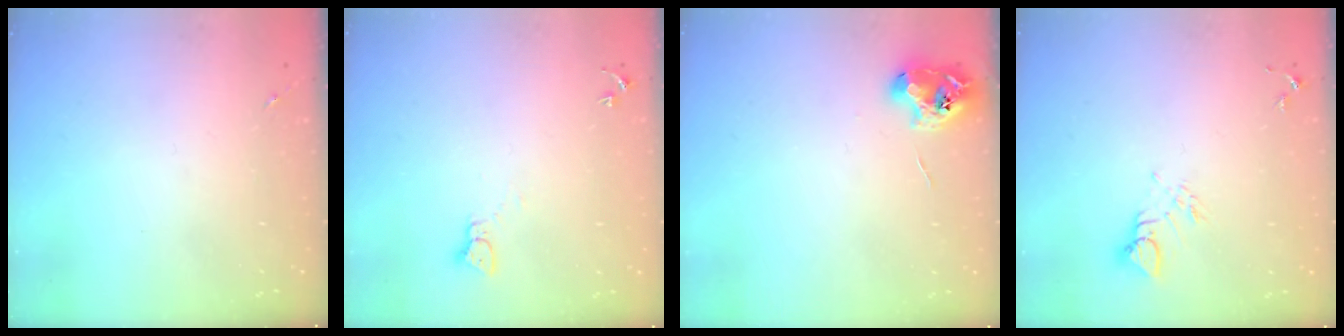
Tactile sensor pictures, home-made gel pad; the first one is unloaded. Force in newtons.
{"total": 2.3, "press": 2.3, "slide": 0.3}
{"total": 8.7, "press": 8.6, "slide": 0.8}
{"total": 4.8, "press": 4.8, "slide": 0.2}